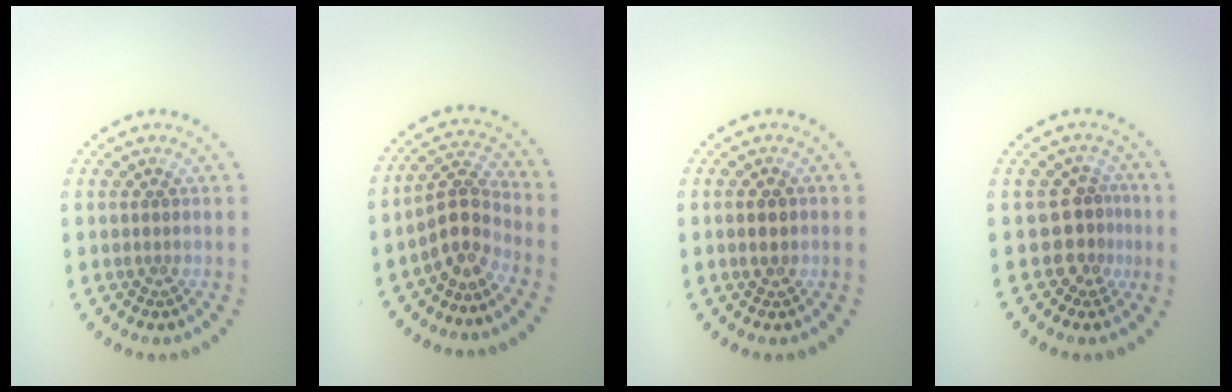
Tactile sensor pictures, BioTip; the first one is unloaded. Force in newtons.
{"total": 3.2, "press": 2.4, "slide": 2.1}
{"total": 2.1, "press": 2.0, "slide": 0.2}
{"total": 2.6, "press": 1.8, "slide": 1.8}